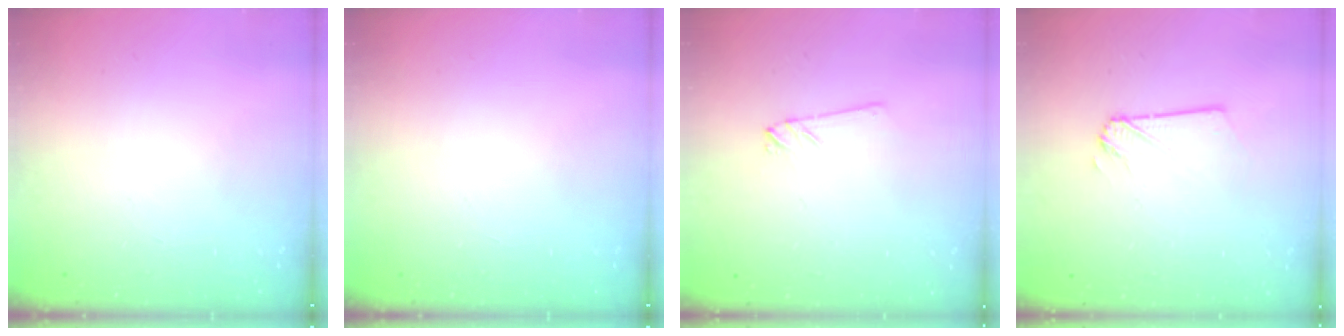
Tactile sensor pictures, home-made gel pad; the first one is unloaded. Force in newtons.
{"total": 0.0}
{"total": 0.8, "press": 0.8, "slide": 0.1}
{"total": 1.4, "press": 1.4, "slide": 0.1}